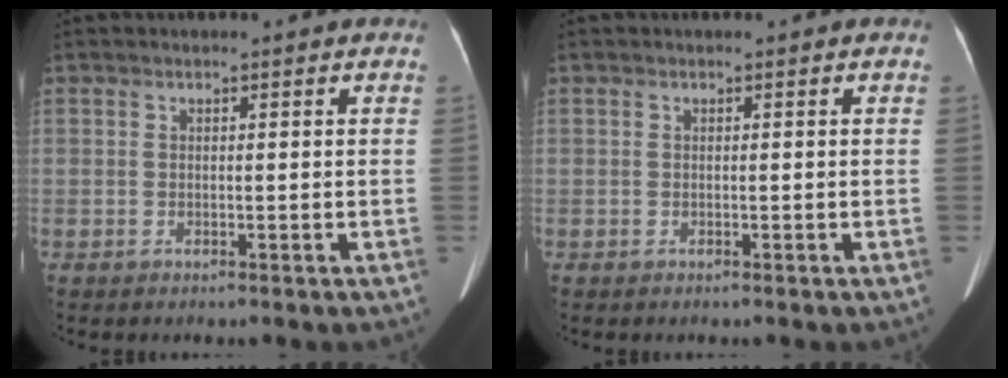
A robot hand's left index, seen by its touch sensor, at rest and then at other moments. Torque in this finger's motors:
{"motor_torque": [0.04, 0.04, 0.02, 0.01]}